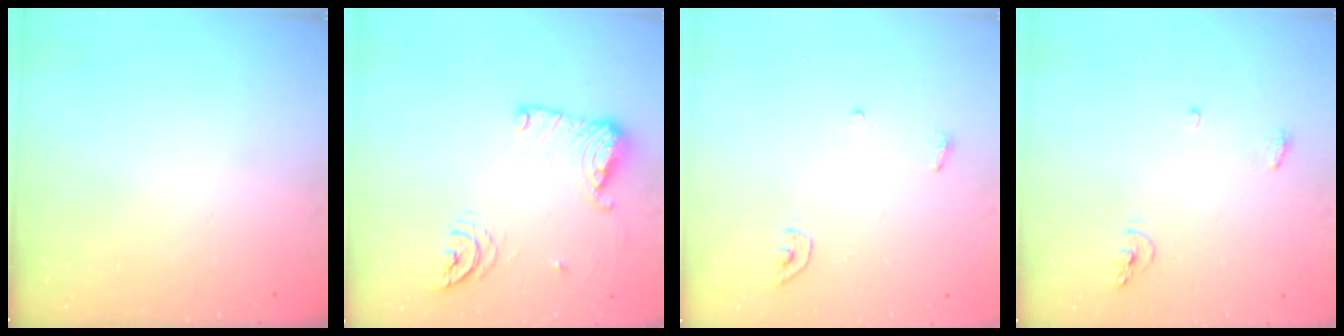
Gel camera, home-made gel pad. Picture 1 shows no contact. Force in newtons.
{"total": 12.2, "press": 12.1, "slide": 1.2}
{"total": 3.4, "press": 3.4, "slide": 0.3}
{"total": 4.8, "press": 4.7, "slide": 0.8}